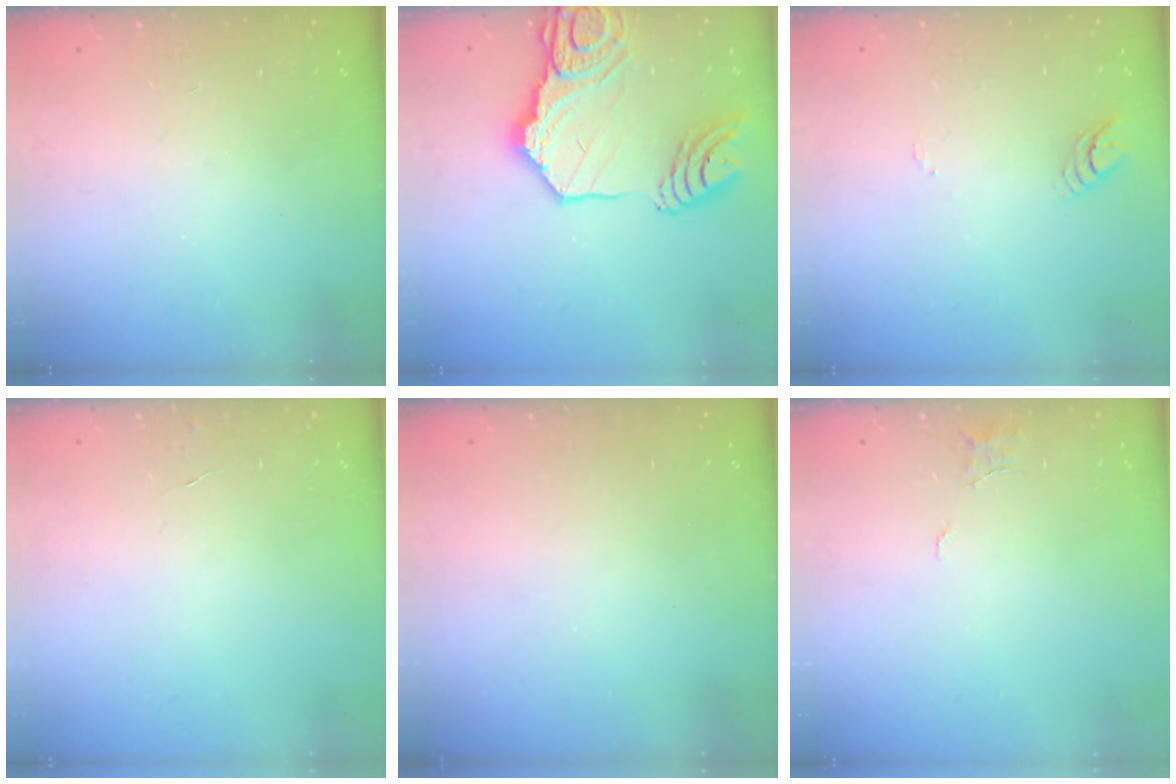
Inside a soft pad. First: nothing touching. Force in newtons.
{"total": 21.3, "press": 21.2, "slide": 2.6}
{"total": 3.4, "press": 3.4, "slide": 0.4}
{"total": 3.6, "press": 3.6, "slide": 0.3}
{"total": 0.0}
{"total": 4.5, "press": 4.5, "slide": 0.3}